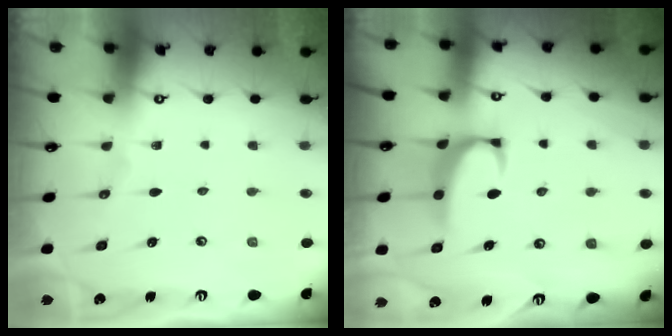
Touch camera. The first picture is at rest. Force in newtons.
{"total": 2.5, "press": 2.4, "slide": 0.7}